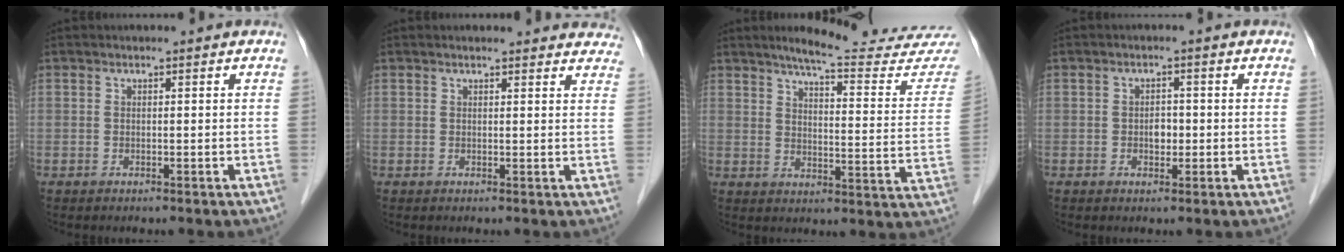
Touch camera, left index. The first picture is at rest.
{"total": 9.9, "force": [9.3, 2.4, 2.3], "torque": [0.004, -0.001, 0.079]}
{"total": 19.9, "force": [18.6, 1.3, 7.1], "torque": [-0.083, -0.084, 0.217]}
{"total": 2.0, "force": [-0.8, 1.2, 1.4], "torque": [-0.019, -0.001, -0.011]}